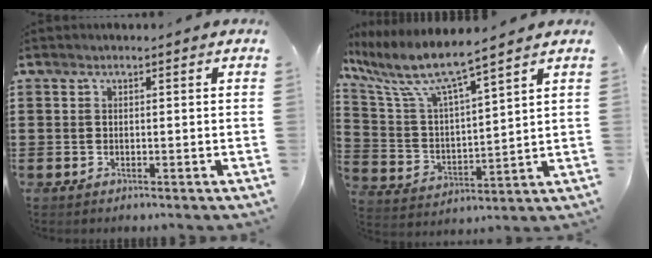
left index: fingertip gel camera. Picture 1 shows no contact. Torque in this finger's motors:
{"motor_torque": [2.14, 0.00, 0.31, 0.21]}